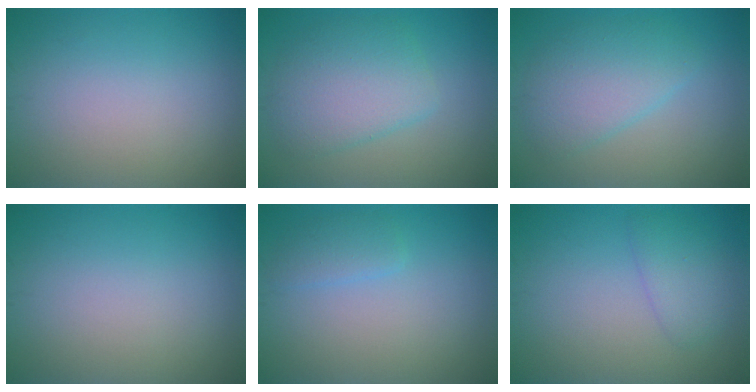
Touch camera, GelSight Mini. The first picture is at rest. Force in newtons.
{"total": 5.0, "press": 5.0, "slide": 0.2}
{"total": 4.0, "press": 4.0, "slide": 0.2}
{"total": 0.0}
{"total": 1.6, "press": 1.6, "slide": 0.0}
{"total": 2.2, "press": 2.2, "slide": 0.1}